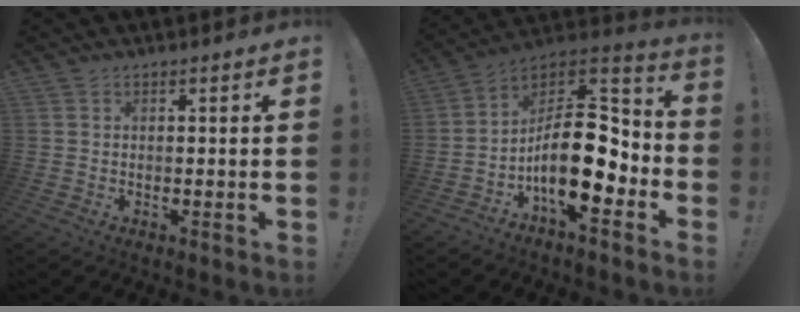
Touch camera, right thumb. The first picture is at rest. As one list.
[{"total": 19.9, "force": [-4.3, 9.6, 16.9], "torque": [-0.270, 0.013, -0.066]}]